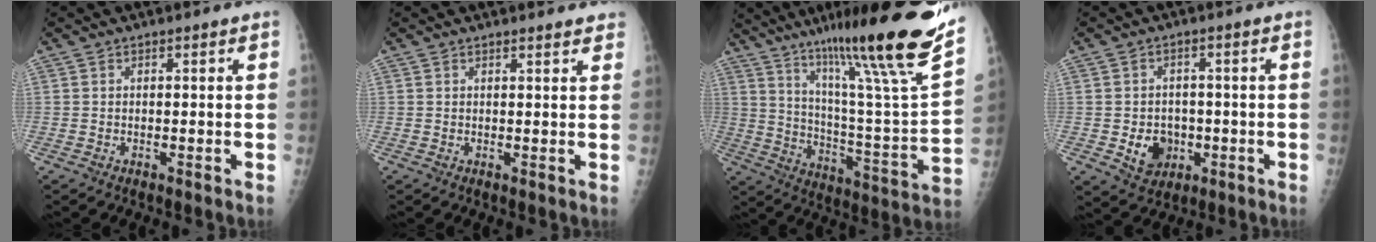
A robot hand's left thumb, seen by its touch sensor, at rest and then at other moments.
{"total": 2.6, "force": [2.4, 0.7, 0.7], "torque": [0.004, -0.008, 0.021]}
{"total": 29.2, "force": [19.9, 1.7, 21.2], "torque": [-0.316, -0.098, 0.308]}
{"total": 6.5, "force": [-1.5, 5.5, 3.2], "torque": [-0.023, 0.006, -0.015]}